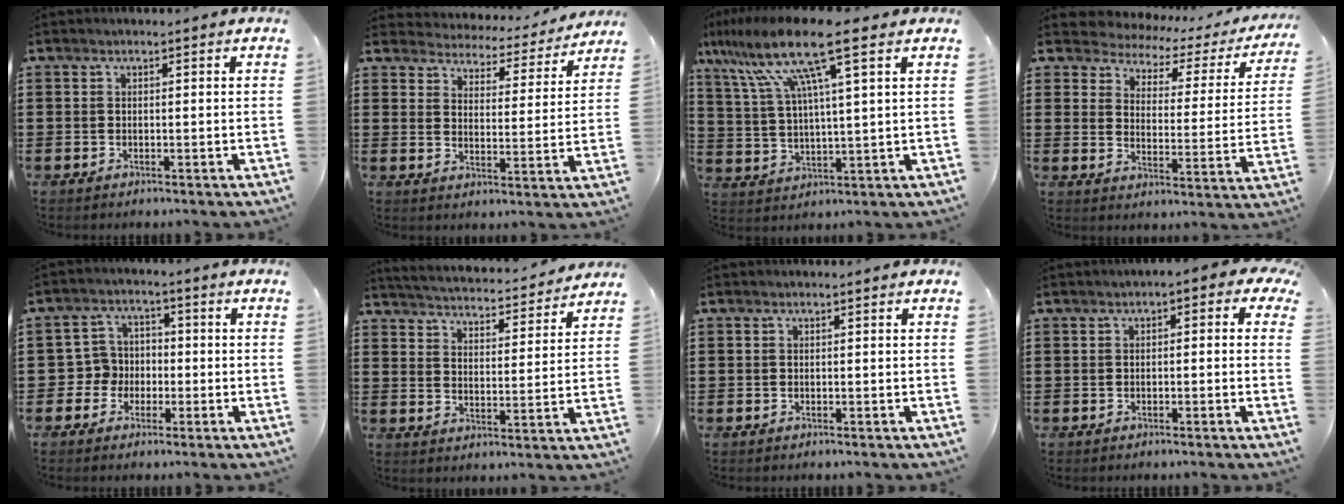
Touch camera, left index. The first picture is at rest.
{"total": 3.7, "force": [3.7, 0.4, -0.2], "torque": [-0.022, -0.032, 0.059]}
{"total": 13.4, "force": [8.1, 1.1, 10.6], "torque": [-0.246, -0.023, 0.129]}
{"total": 3.3, "force": [2.9, 1.3, 0.6], "torque": [-0.037, -0.023, 0.041]}
{"total": 4.4, "force": [-1.6, 4.0, 0.9], "torque": [-0.041, 0.008, -0.036]}
{"total": 3.8, "force": [3.7, -0.4, 0.3], "torque": [-0.030, -0.037, 0.057]}
{"total": 0.0}
{"total": 1.3, "force": [-0.6, 0.6, 1.0], "torque": [-0.022, 0.005, -0.015]}